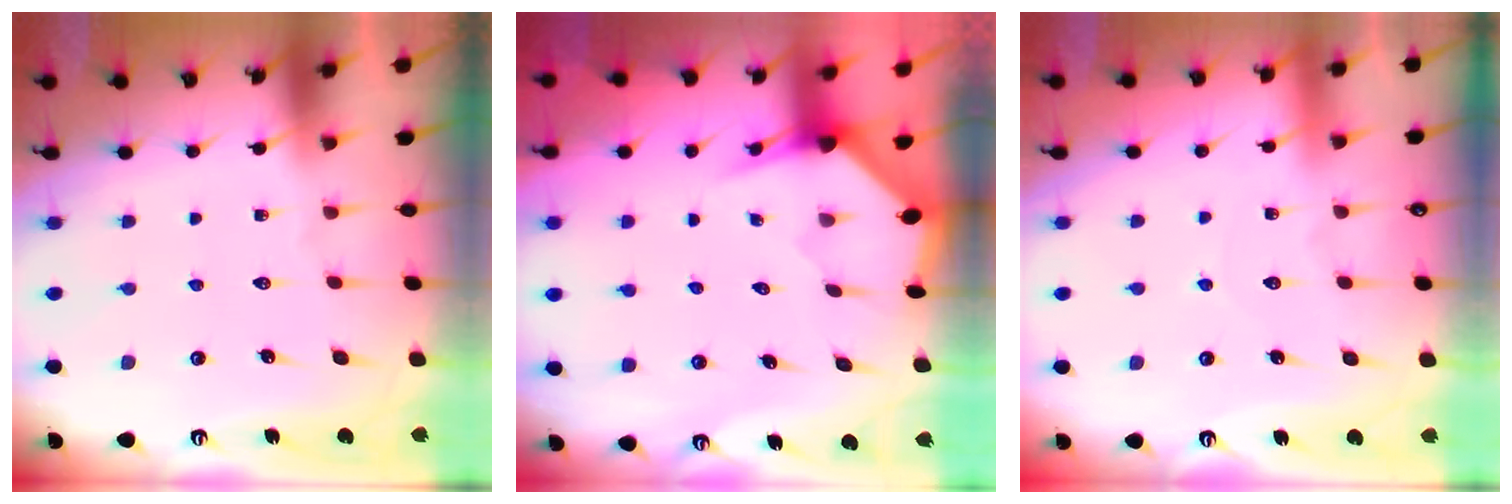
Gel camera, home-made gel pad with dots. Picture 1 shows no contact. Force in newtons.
{"total": 2.7, "press": 2.7, "slide": 0.2}
{"total": 2.1, "press": 2.1, "slide": 0.2}